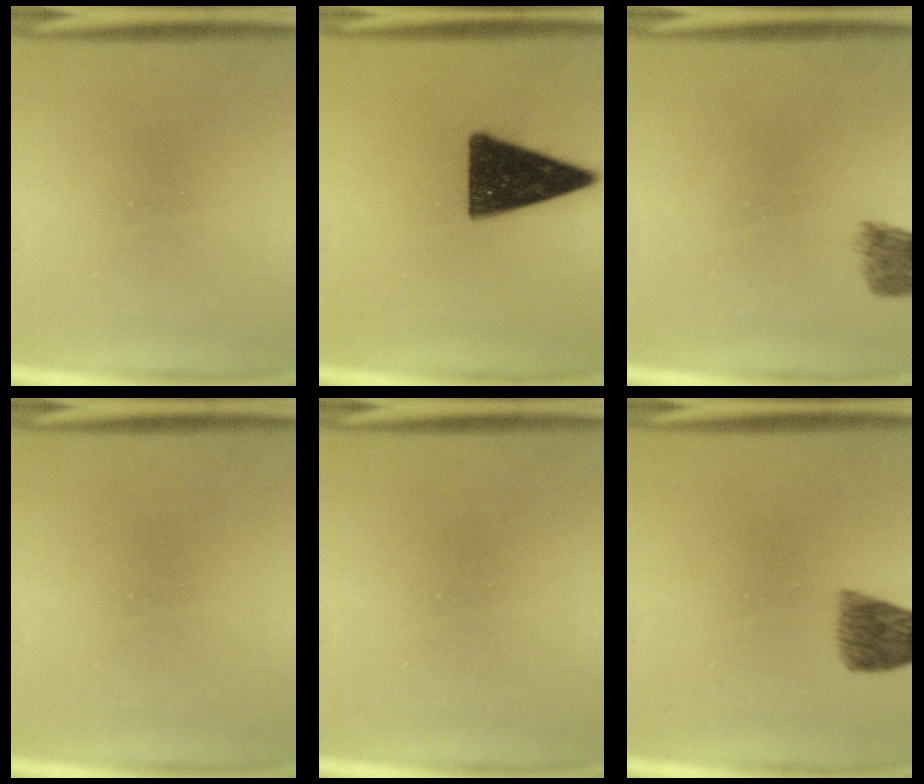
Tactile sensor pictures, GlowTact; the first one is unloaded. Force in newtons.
{"total": 14.6}
{"total": 4.3}
{"total": 0.0}
{"total": 0.0}
{"total": 6.4}